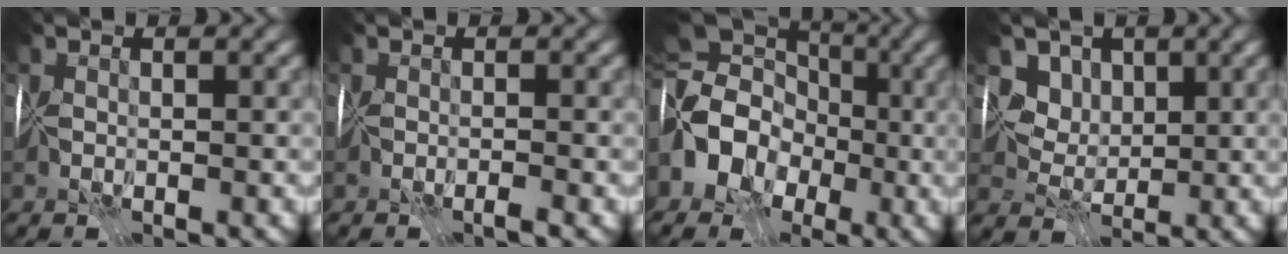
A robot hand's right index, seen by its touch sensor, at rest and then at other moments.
{"total": 1.3, "force": [-1.0, -0.9, -0.1], "torque": [0.005, -0.005, -0.018]}
{"total": 11.9, "force": [-2.3, 10.0, 6.0], "torque": [-0.112, 0.008, -0.066]}
{"total": 3.7, "force": [2.4, 2.7, 0.9], "torque": [-0.010, -0.012, 0.043]}